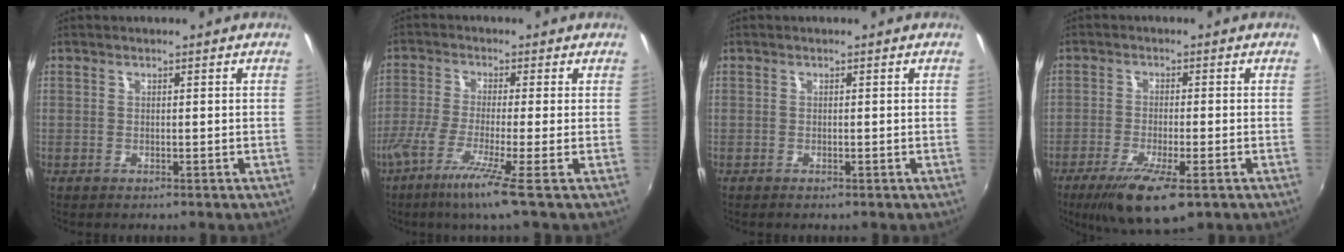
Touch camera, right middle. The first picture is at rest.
{"total": 8.0, "force": [-4.6, -1.0, 6.5], "torque": [-0.148, -0.020, -0.090]}
{"total": 0.0}
{"total": 10.4, "force": [-6.1, 2.2, 8.1], "torque": [-0.166, -0.035, -0.103]}